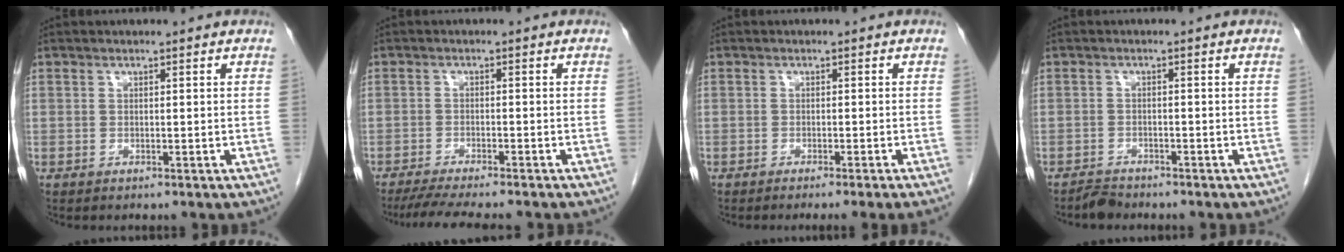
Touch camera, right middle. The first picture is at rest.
{"total": 8.8, "force": [-7.6, 0.5, 4.4], "torque": [-0.060, -0.016, -0.118]}
{"total": 3.8, "force": [-2.9, -1.3, 2.1], "torque": [-0.013, 0.000, -0.040]}
{"total": 1.7, "force": [-1.7, 0.3, 0.0], "torque": [-0.003, -0.004, -0.029]}